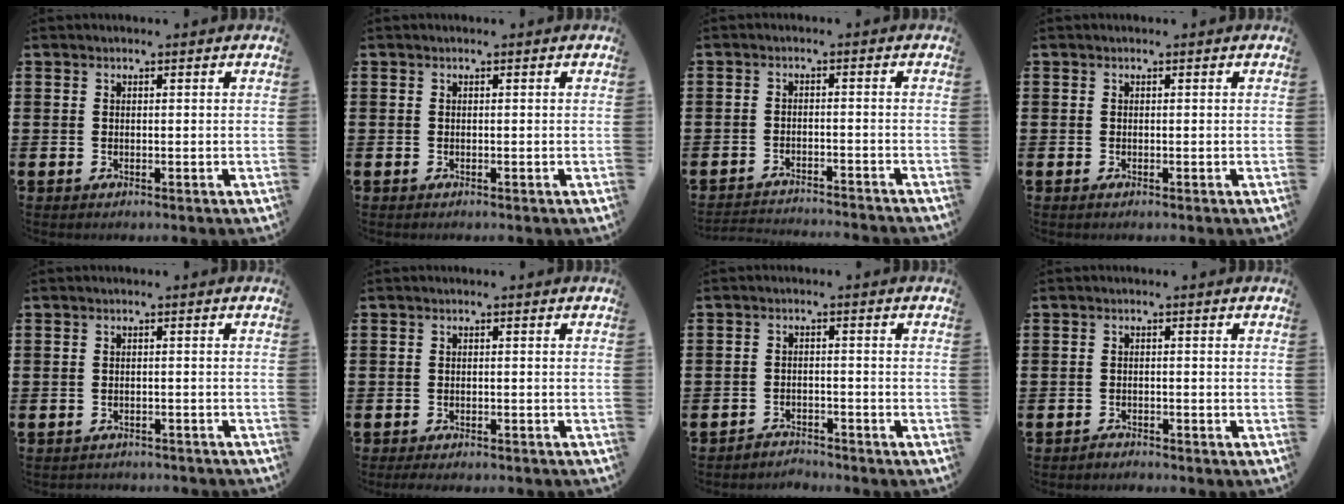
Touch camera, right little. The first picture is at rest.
{"total": 0.0}
{"total": 2.3, "force": [-2.3, -0.2, 0.0], "torque": [-0.003, 0.003, -0.050]}
{"total": 0.0}
{"total": 1.1, "force": [-1.1, 0.0, -0.1], "torque": [-0.003, 0.001, -0.023]}
{"total": 1.0, "force": [-1.0, 0.1, 0.3], "torque": [-0.008, -0.001, -0.019]}
{"total": 2.3, "force": [-2.3, 0.2, -0.4], "torque": [-0.002, 0.003, -0.050]}
{"total": 1.1, "force": [-1.1, 0.0, -0.2], "torque": [-0.001, 0.004, -0.024]}